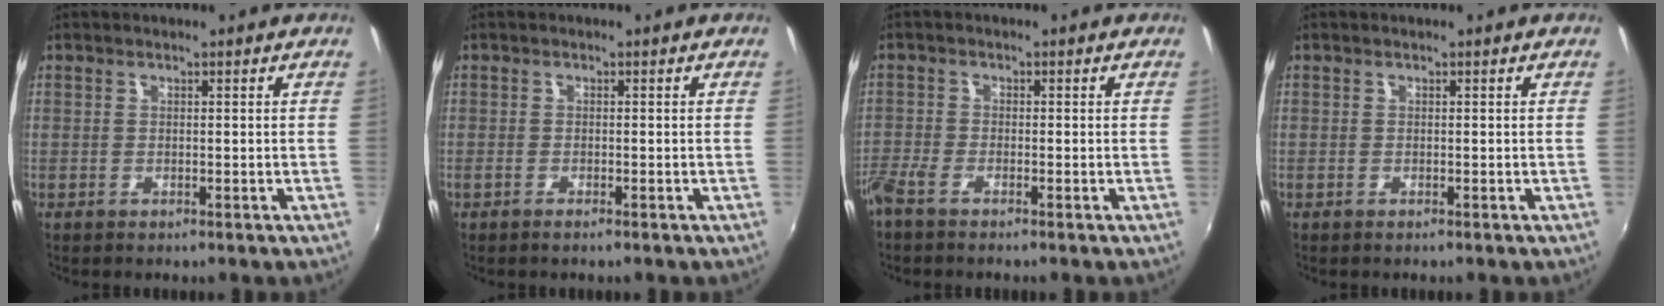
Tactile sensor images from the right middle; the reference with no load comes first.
{"total": 1.1, "force": [-0.9, 0.1, 0.6], "torque": [-0.014, -0.004, -0.018]}
{"total": 3.7, "force": [-3.0, 0.6, 2.1], "torque": [-0.057, -0.012, -0.064]}
{"total": 0.0}